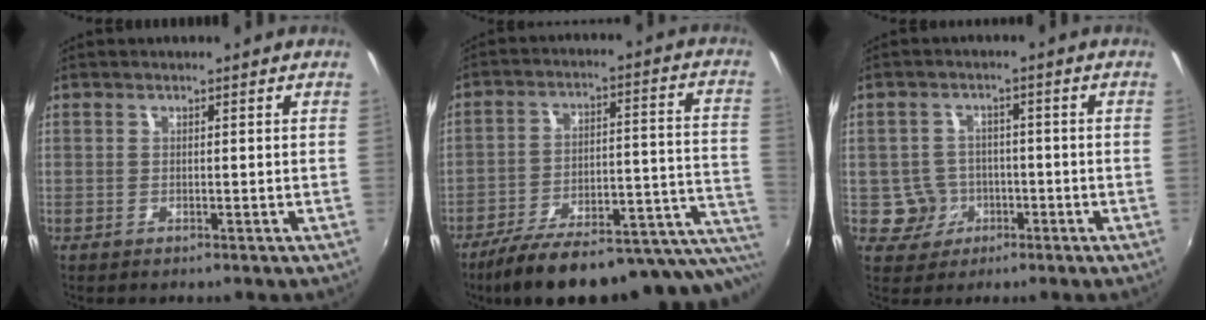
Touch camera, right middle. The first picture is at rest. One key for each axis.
{"total": 25.3, "fx": -18.0, "fy": 7.0, "fz": 16.3, "tx": -0.220, "ty": -0.030, "tz": -0.241}
{"total": 4.7, "fx": -1.5, "fy": 4.5, "fz": 0.6, "tx": -0.022, "ty": 0.013, "tz": -0.014}